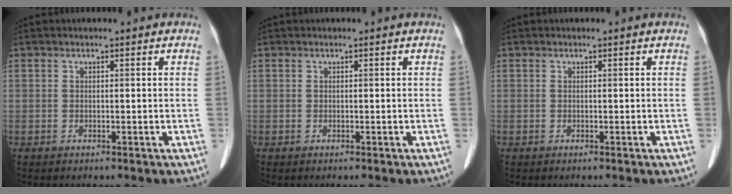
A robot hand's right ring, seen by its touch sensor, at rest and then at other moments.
{"total": 0.0}
{"total": 0.0}